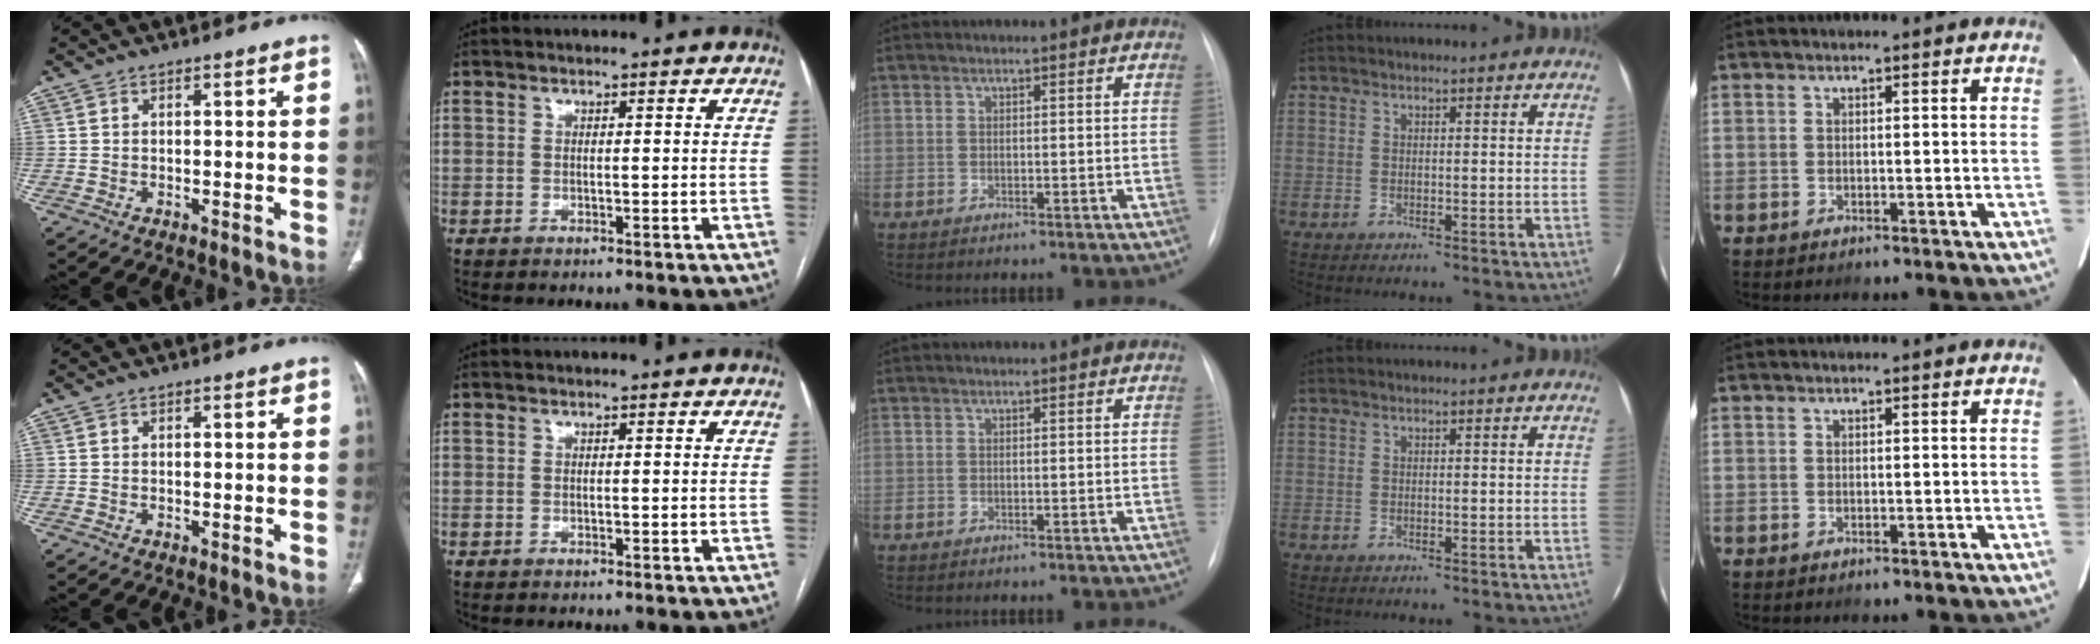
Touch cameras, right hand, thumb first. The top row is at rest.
{}